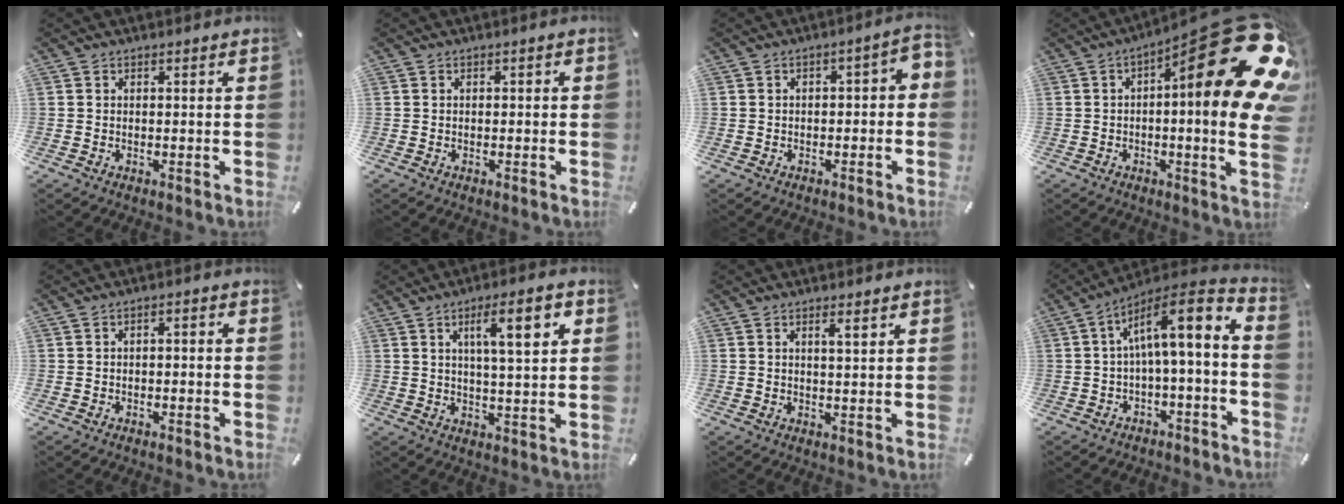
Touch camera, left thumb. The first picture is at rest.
{"total": 0.6, "force": [-0.2, 0.4, 0.3], "torque": [-0.005, 0.002, -0.005]}
{"total": 3.6, "force": [-1.8, 2.0, 2.4], "torque": [-0.040, 0.019, -0.036]}
{"total": 29.1, "force": [9.3, 7.3, 26.6], "torque": [-0.327, -0.100, 0.167]}
{"total": 1.9, "force": [-1.4, 0.7, 1.0], "torque": [-0.018, 0.008, -0.029]}
{"total": 11.6, "force": [4.4, 2.7, 10.3], "torque": [-0.166, -0.006, 0.063]}
{"total": 2.9, "force": [1.4, 0.4, 2.5], "torque": [-0.043, -0.002, 0.021]}
{"total": 10.7, "force": [1.2, 2.3, 10.4], "torque": [-0.167, -0.016, 0.015]}